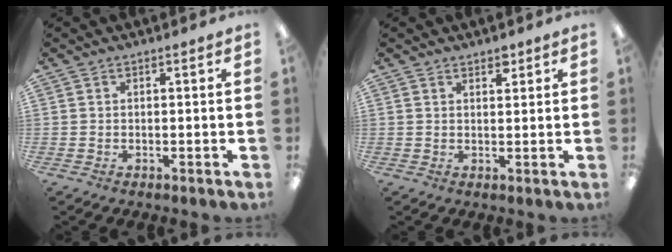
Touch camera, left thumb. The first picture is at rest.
{"total": 2.2, "force": [1.8, 1.0, 0.8], "torque": [0.000, -0.007, 0.030]}